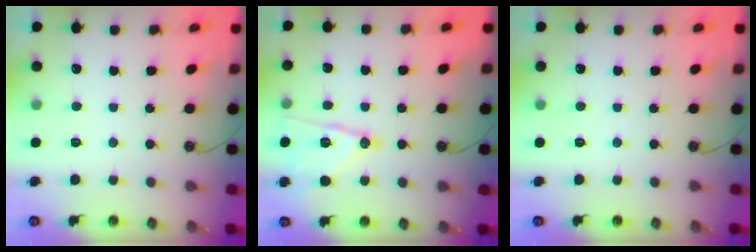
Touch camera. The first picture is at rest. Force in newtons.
{"total": 12.8, "press": 12.8, "slide": 0.7}
{"total": 0.0}